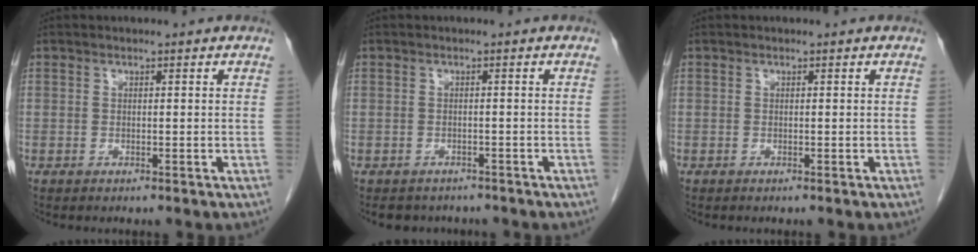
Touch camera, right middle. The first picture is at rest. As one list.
[{"total": 4.5, "force": [-3.9, 2.1, 0.5], "torque": [-0.002, 0.004, -0.048]}, {"total": 0.0}]